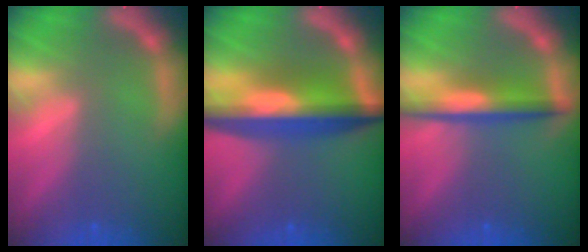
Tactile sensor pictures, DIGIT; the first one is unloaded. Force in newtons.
{"total": 9.0}
{"total": 4.5}